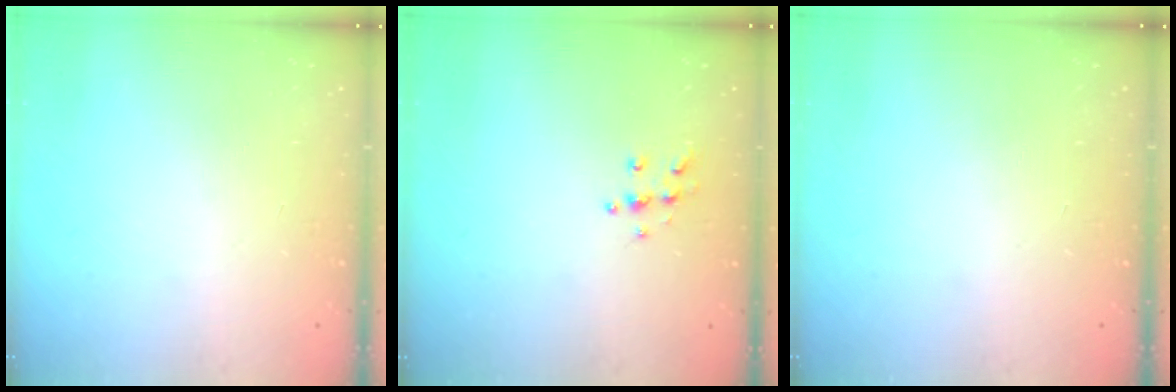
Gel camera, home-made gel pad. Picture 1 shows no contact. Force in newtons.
{"total": 5.3, "press": 5.2, "slide": 0.2}
{"total": 0.0}